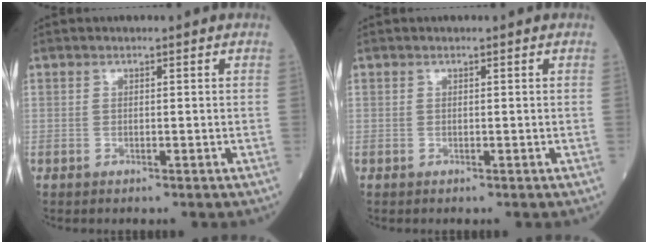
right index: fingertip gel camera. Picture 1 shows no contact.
{"total": 0.0}